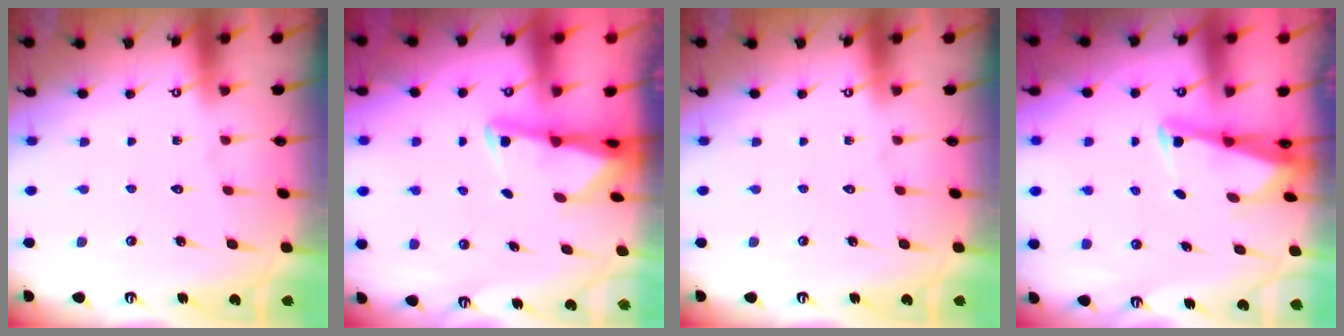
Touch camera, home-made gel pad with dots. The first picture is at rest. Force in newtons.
{"total": 2.4, "press": 2.3, "slide": 0.5}
{"total": 0.0}
{"total": 2.4, "press": 2.3, "slide": 0.5}